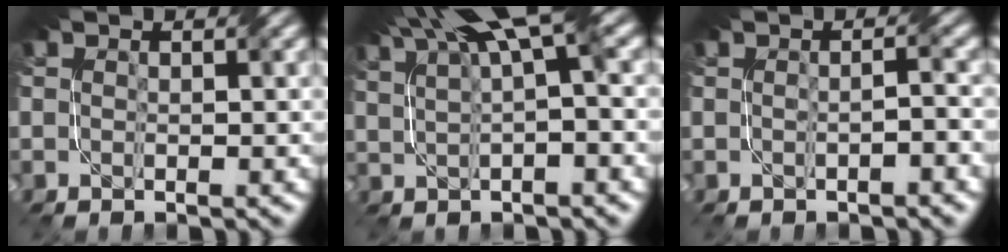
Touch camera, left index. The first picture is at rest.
{"total": 6.7, "force": [4.0, 1.3, 5.3], "torque": [-0.077, 0.024, 0.076]}
{"total": 1.3, "force": [-0.6, -0.1, 1.2], "torque": [-0.018, 0.006, -0.013]}